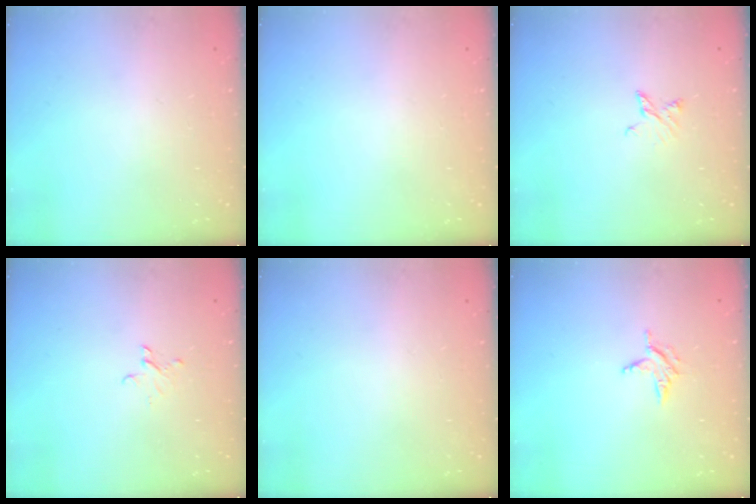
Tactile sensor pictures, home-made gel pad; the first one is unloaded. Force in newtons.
{"total": 0.0}
{"total": 3.2, "press": 3.2, "slide": 0.4}
{"total": 2.6, "press": 2.6, "slide": 0.2}
{"total": 0.0}
{"total": 3.9, "press": 3.9, "slide": 0.4}